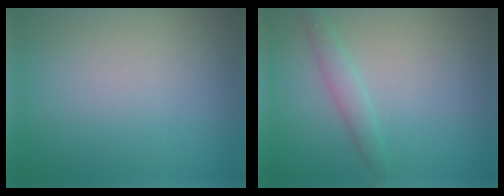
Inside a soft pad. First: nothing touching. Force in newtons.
{"total": 1.8, "press": 1.8, "slide": 0.0}